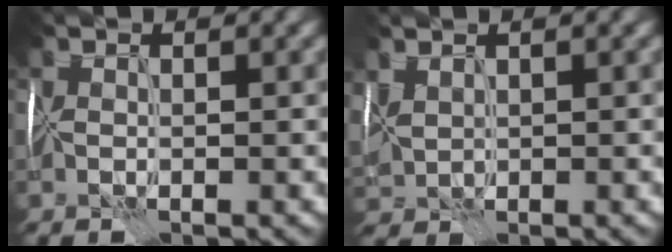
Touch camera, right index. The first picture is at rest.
{"total": 1.7, "force": [1.1, 1.1, 0.7], "torque": [-0.048, 0.001, 0.035]}